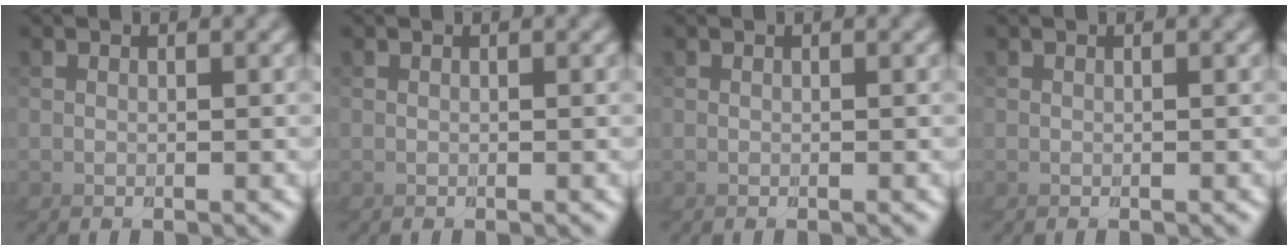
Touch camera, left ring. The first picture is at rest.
{"total": 0.0}
{"total": 0.0}
{"total": 0.0}